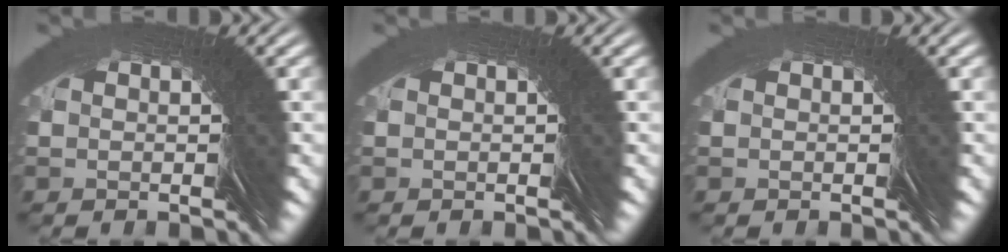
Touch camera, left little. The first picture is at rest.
{"total": 0.0}
{"total": 0.0}